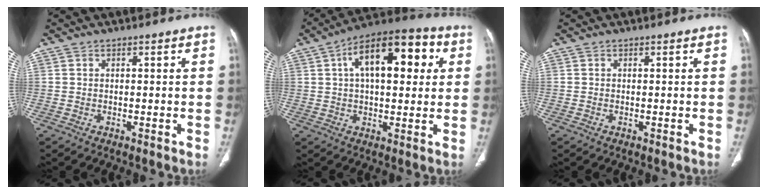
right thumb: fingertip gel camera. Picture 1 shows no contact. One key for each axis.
{"total": 18.0, "fx": 5.0, "fy": 8.9, "fz": 14.8, "tx": -0.193, "ty": 0.024, "tz": 0.066}
{"total": 0.0}